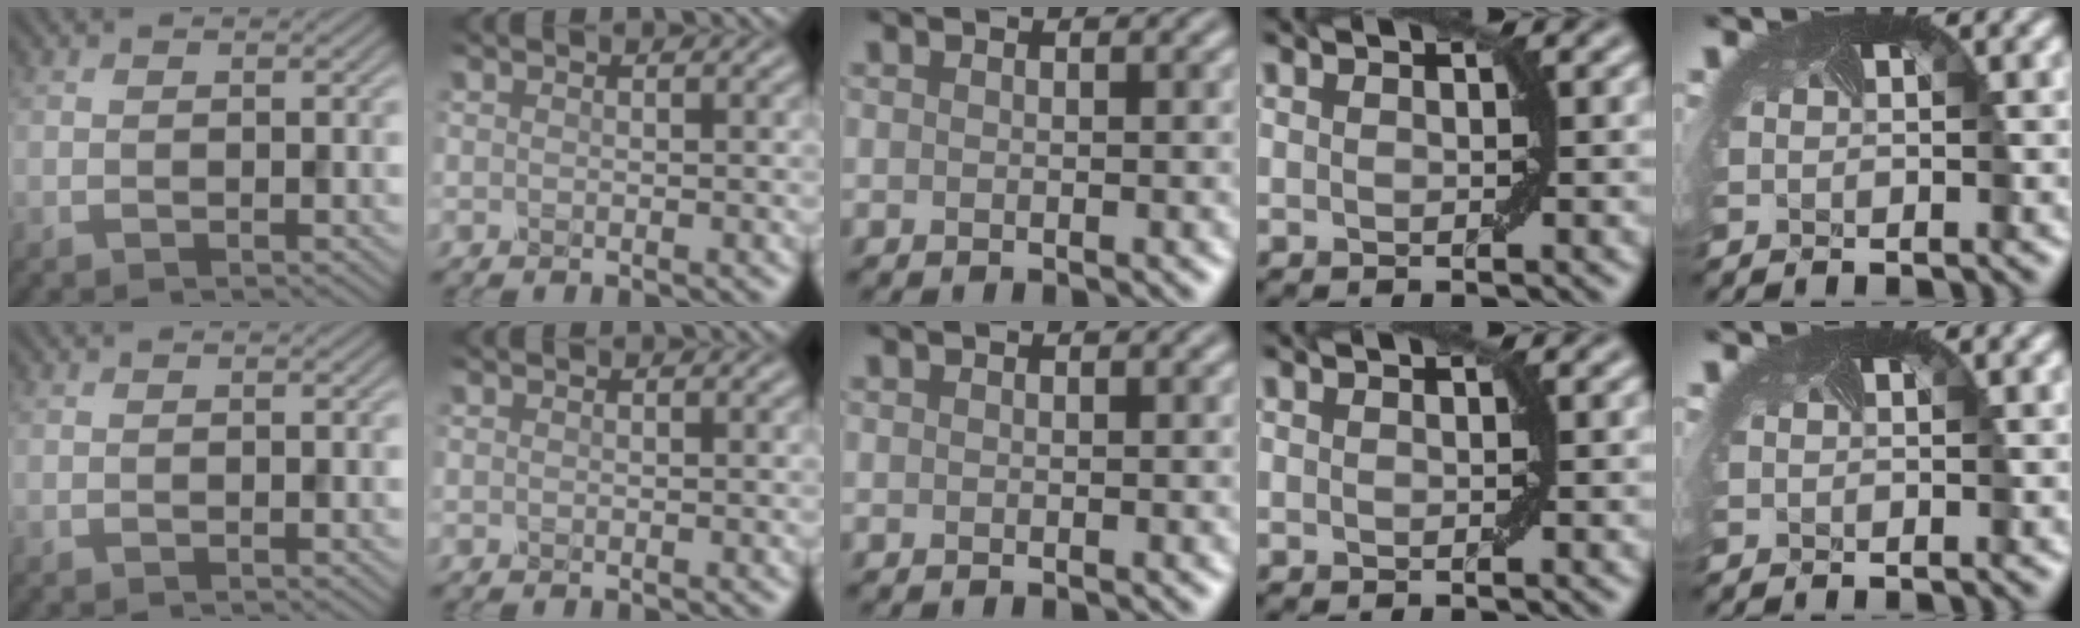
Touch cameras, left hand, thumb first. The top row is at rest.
{}